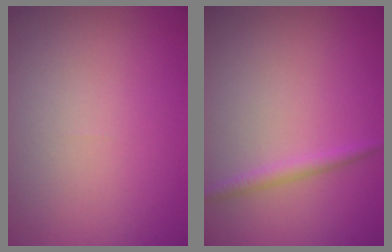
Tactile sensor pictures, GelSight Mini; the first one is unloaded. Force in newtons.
{"total": 1.3, "press": 1.3, "slide": 0.0}